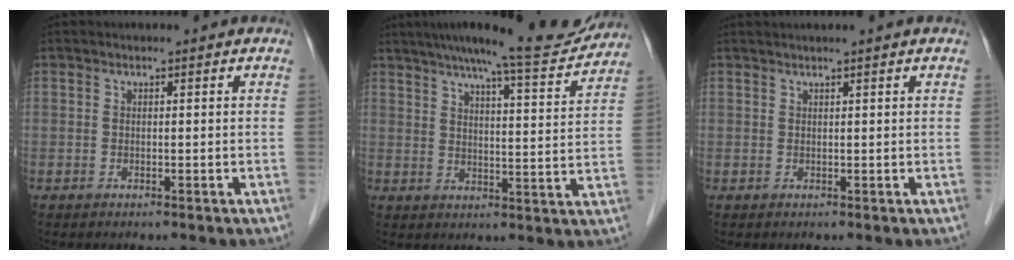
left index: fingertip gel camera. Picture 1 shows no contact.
{"total": 14.6, "force": [13.4, 0.9, 5.9], "torque": [-0.086, -0.007, 0.177]}
{"total": 2.4, "force": [2.0, -0.6, 1.2], "torque": [-0.015, 0.021, 0.041]}